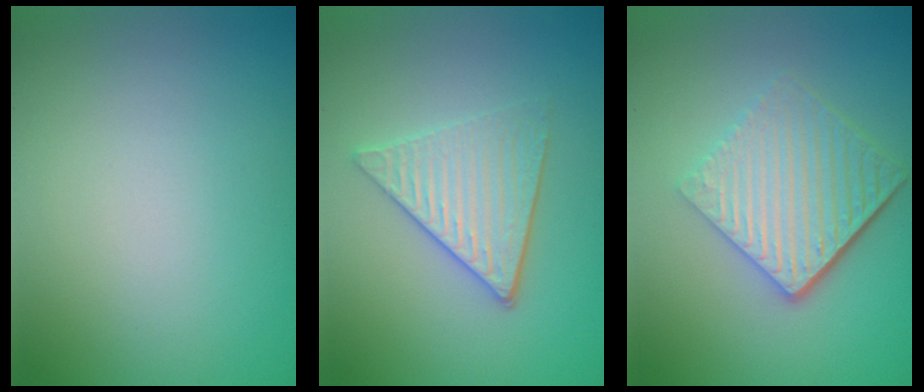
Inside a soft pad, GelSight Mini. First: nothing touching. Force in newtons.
{"total": 3.8, "press": 3.3, "slide": 2.0}
{"total": 5.9, "press": 4.0, "slide": 4.3}